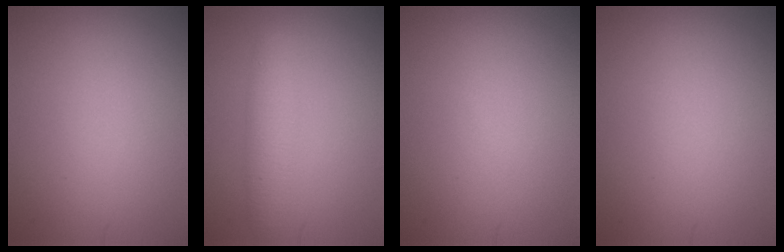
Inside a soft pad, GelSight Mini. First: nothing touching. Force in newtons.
{"total": 2.7, "press": 2.7, "slide": 0.2}
{"total": 0.0}
{"total": 0.0}